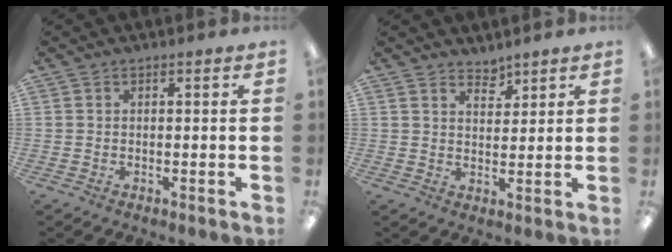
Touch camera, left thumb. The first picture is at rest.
{"total": 3.4, "force": [3.2, 1.1, 0.2], "torque": [0.005, -0.025, 0.058]}